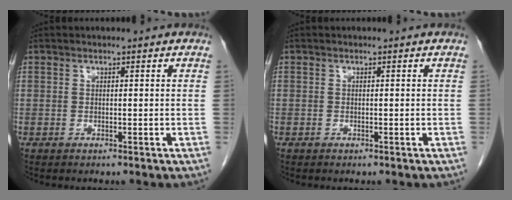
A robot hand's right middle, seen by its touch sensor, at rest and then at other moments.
{"total": 0.0}